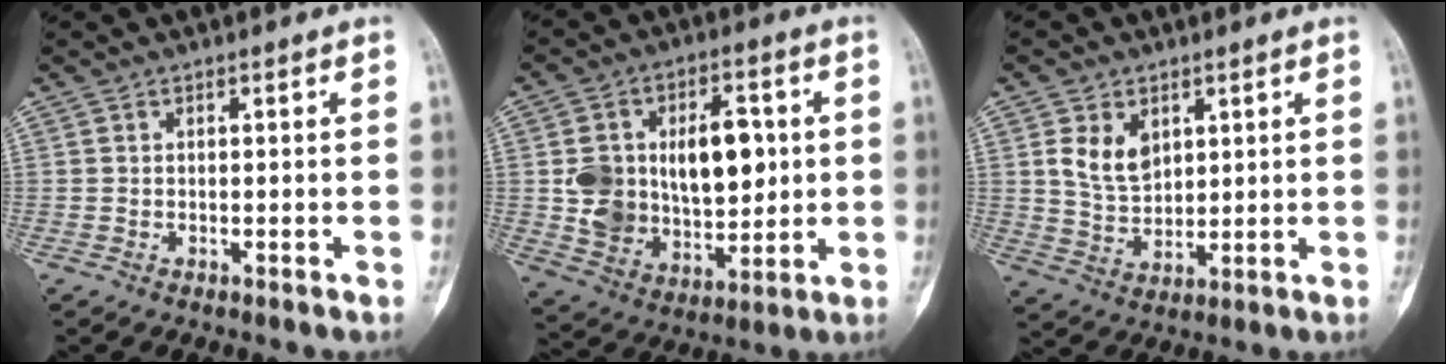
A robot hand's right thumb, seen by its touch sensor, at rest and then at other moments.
{"total": 18.3, "force": [2.0, 12.1, 13.5], "torque": [-0.181, 0.003, 0.051]}
{"total": 7.5, "force": [2.9, 5.2, 4.6], "torque": [-0.063, -0.019, 0.062]}